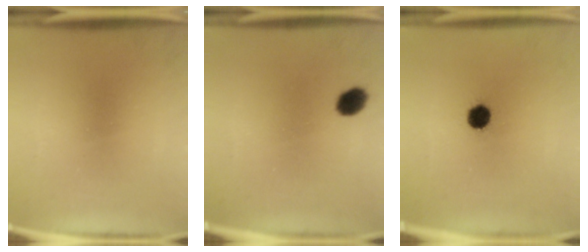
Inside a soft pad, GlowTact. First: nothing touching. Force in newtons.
{"total": 3.7}
{"total": 4.7}